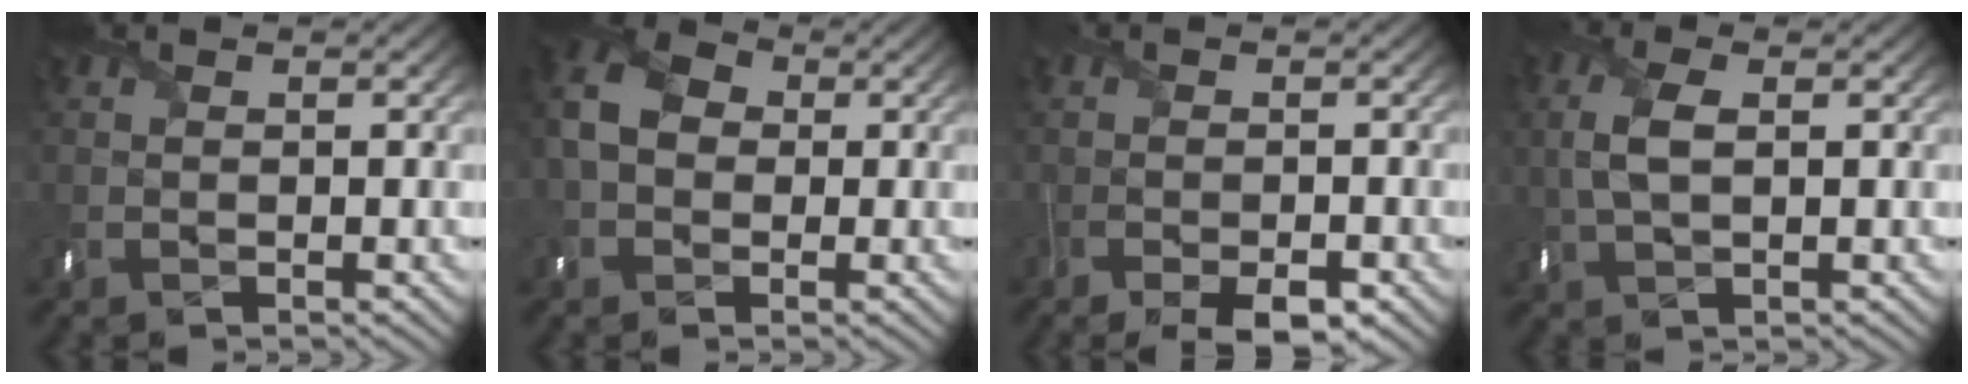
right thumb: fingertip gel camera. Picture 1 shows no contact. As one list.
[{"total": 6.8, "force": [0.1, 5.5, 4.1], "torque": [-0.107, 0.006, -0.013]}, {"total": 4.4, "force": [-2.9, 1.7, 2.8], "torque": [-0.054, -0.010, -0.048]}, {"total": 4.6, "force": [0.5, 2.1, 4.0], "torque": [-0.105, 0.006, 0.010]}]